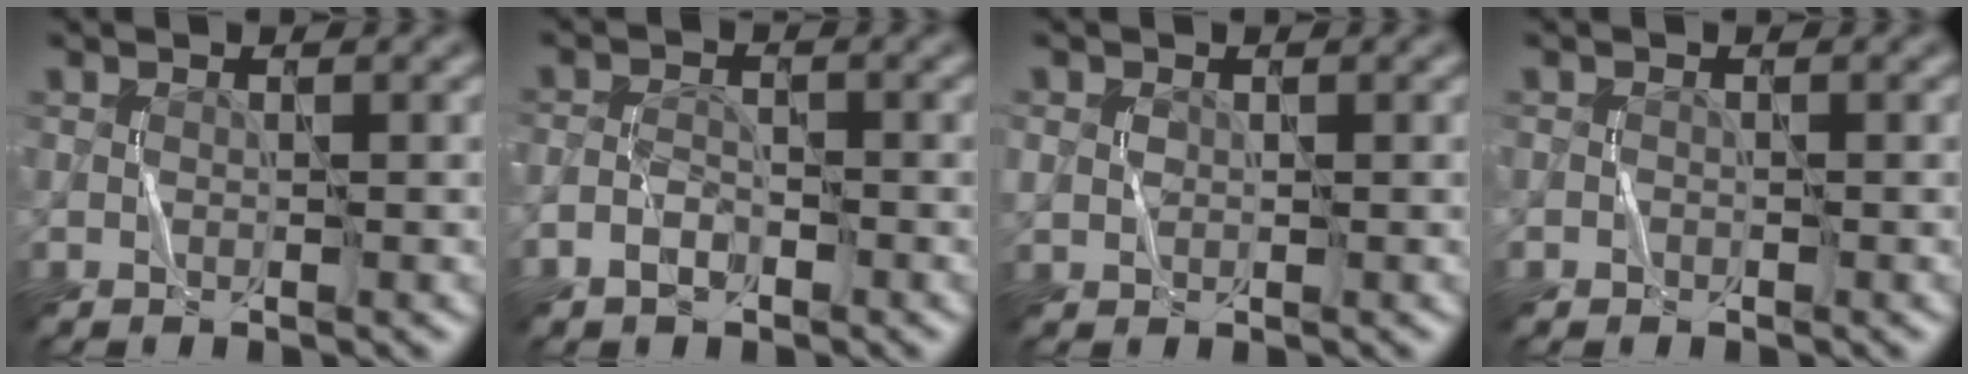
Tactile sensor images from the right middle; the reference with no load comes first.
{"total": 2.2, "force": [-1.4, 1.2, 1.1], "torque": [-0.019, 0.005, -0.030]}
{"total": 1.1, "force": [0.3, 1.0, 0.5], "torque": [-0.011, 0.002, 0.007]}
{"total": 0.5, "force": [-0.3, 0.4, -0.1], "torque": [0.004, -0.003, -0.005]}